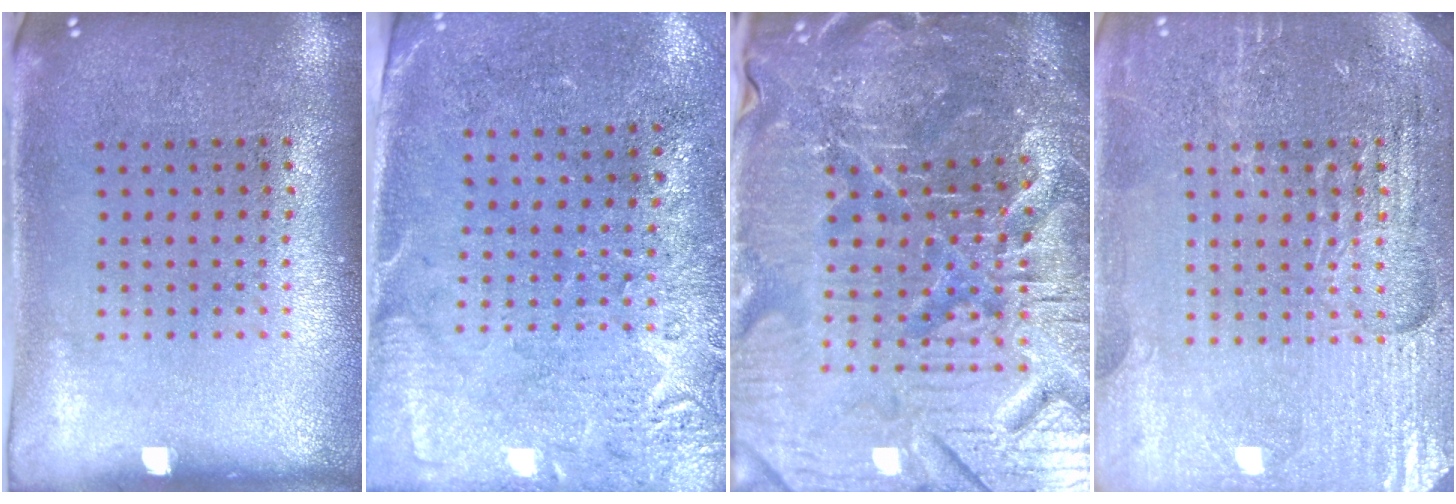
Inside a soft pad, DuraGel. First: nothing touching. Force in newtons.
{"total": 2.7, "press": 2.3, "slide": 1.4}
{"total": 6.5, "press": 6.0, "slide": 2.6}
{"total": 4.2, "press": 4.0, "slide": 1.2}